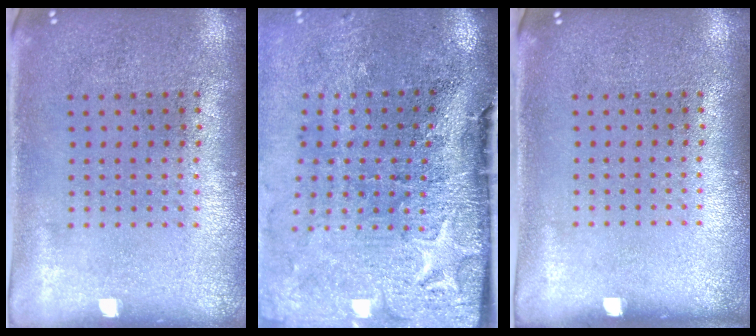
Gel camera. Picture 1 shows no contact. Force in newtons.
{"total": 5.0, "press": 3.9, "slide": 3.1}
{"total": 0.0}